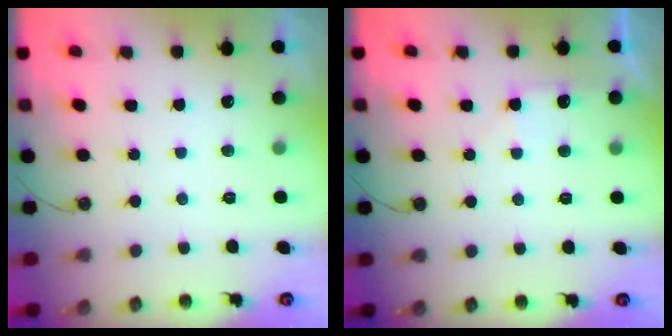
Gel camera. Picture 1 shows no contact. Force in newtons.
{"total": 5.3, "press": 5.2, "slide": 0.7}